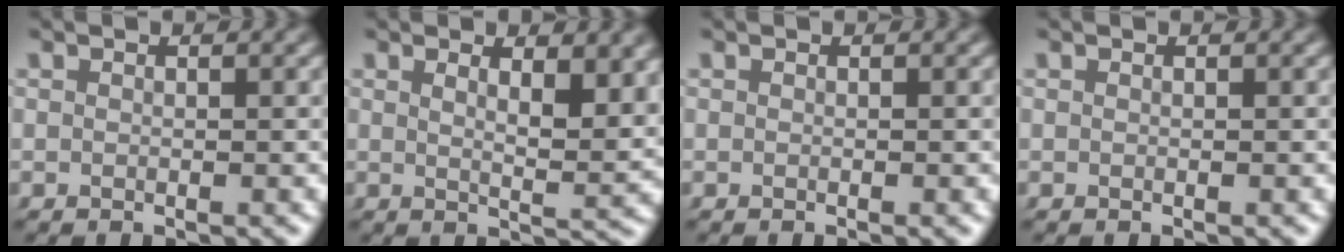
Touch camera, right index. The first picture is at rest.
{"total": 2.7, "force": [1.8, 0.0, 2.0], "torque": [-0.029, -0.011, 0.031]}
{"total": 0.0}
{"total": 0.0}